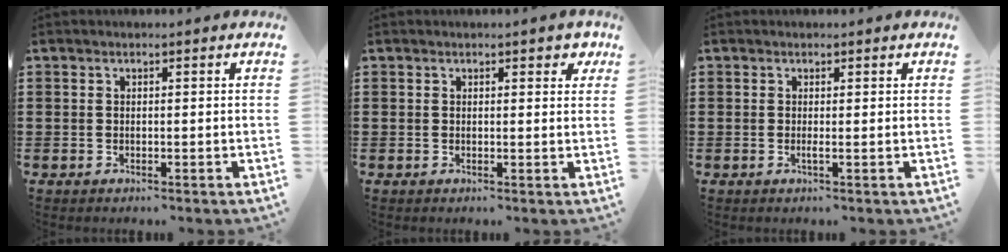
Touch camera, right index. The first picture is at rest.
{"total": 1.6, "force": [0.8, 0.8, 1.0], "torque": [-0.006, 0.002, 0.011]}
{"total": 0.9, "force": [-0.2, 0.0, 0.9], "torque": [-0.018, -0.004, -0.003]}